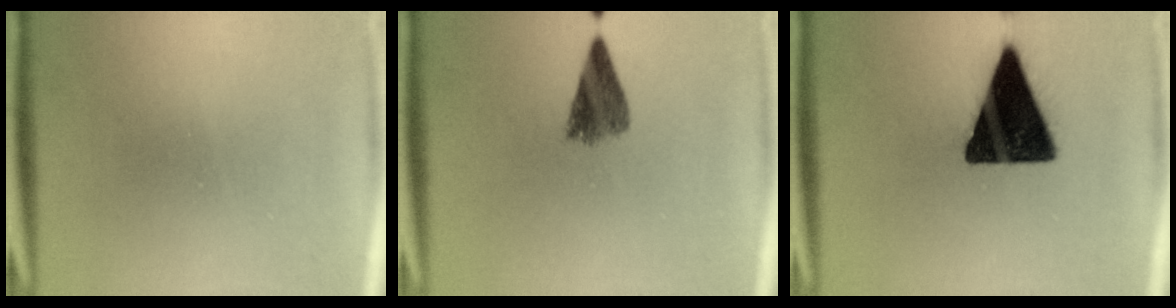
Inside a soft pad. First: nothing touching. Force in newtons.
{"total": 4.4}
{"total": 17.3}